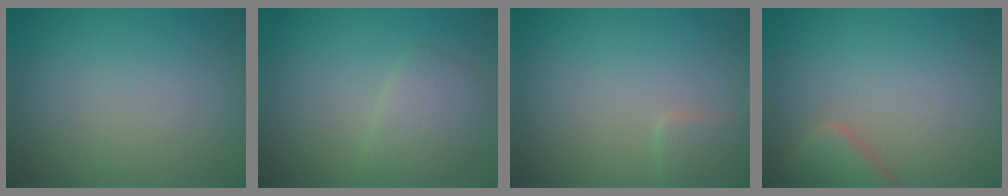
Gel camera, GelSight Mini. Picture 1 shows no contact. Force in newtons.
{"total": 2.7, "press": 2.7, "slide": 0.1}
{"total": 1.6, "press": 1.6, "slide": 0.1}
{"total": 3.0, "press": 3.0, "slide": 0.3}